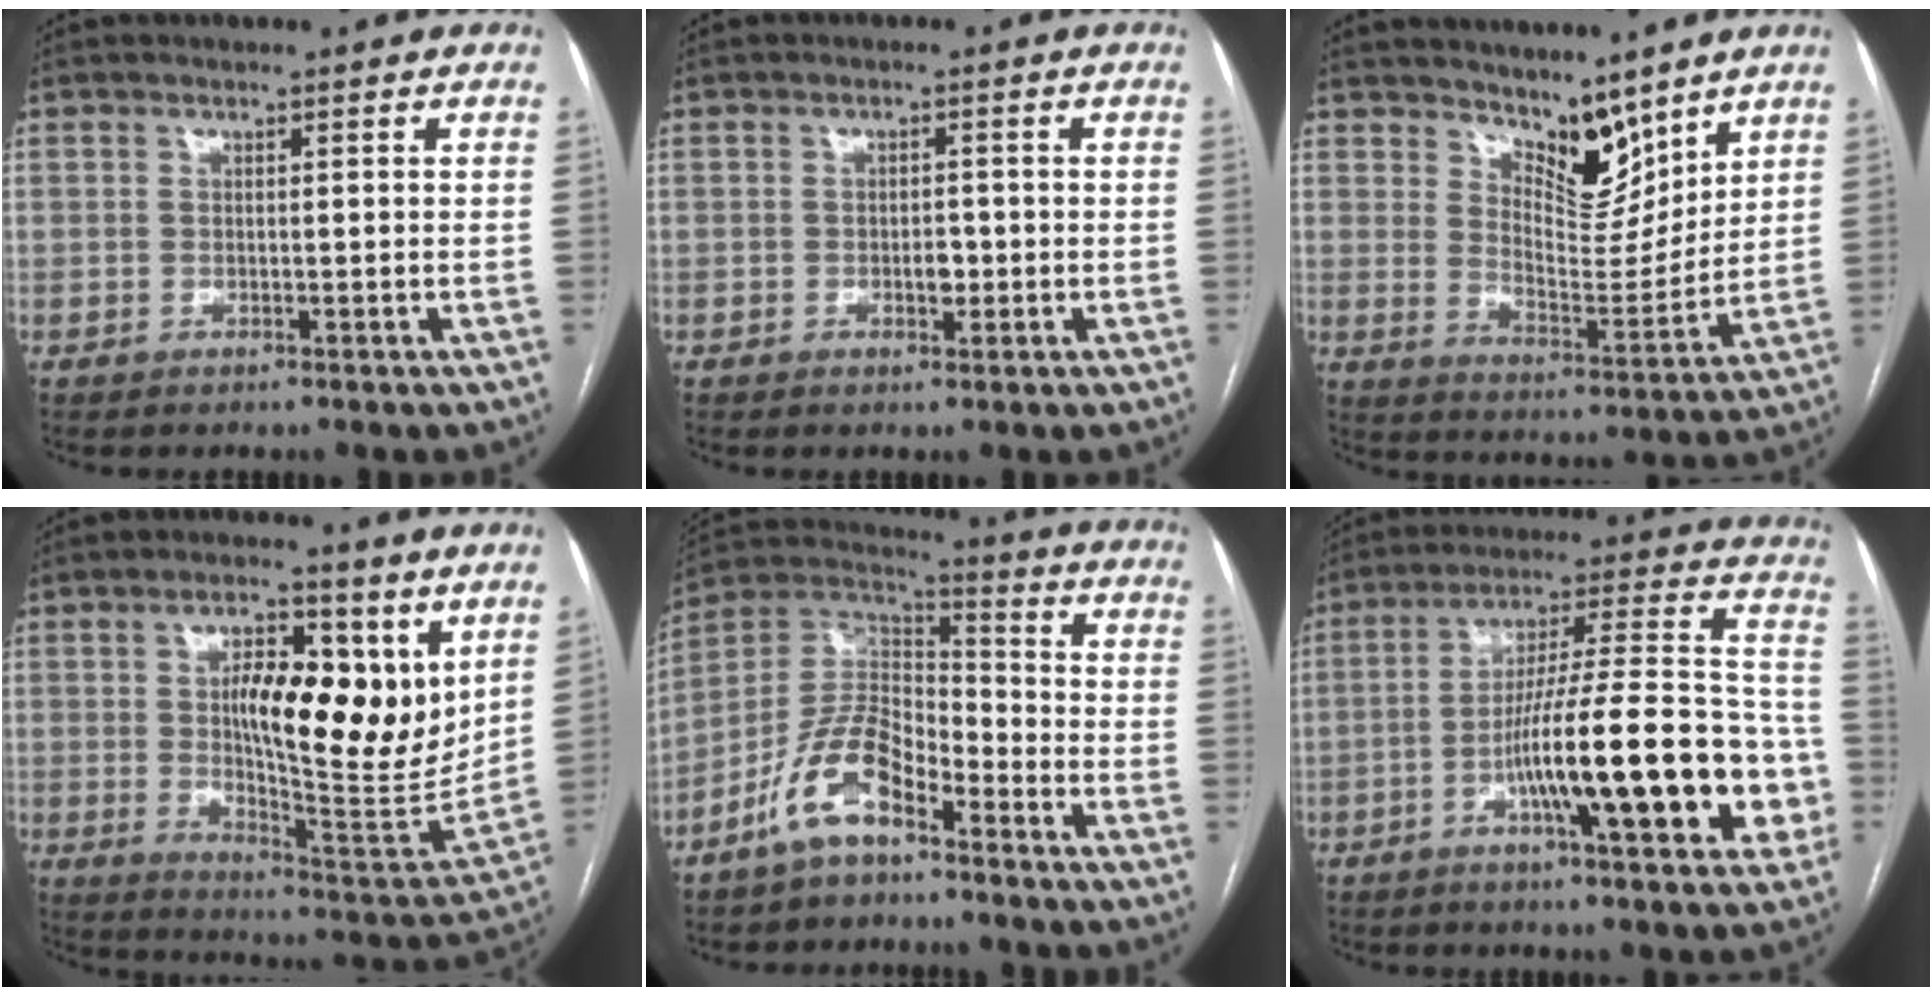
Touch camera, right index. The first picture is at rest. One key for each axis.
{"total": 2.2, "fx": -0.6, "fy": 1.2, "fz": 1.8, "tx": -0.024, "ty": 0.003, "tz": -0.006}
{"total": 9.0, "fx": 7.3, "fy": 3.3, "fz": 4.0, "tx": -0.064, "ty": -0.008, "tz": 0.135}
{"total": 17.6, "fx": 5.4, "fy": 5.9, "fz": 15.7, "tx": -0.233, "ty": -0.003, "tz": 0.092}
{"total": 11.1, "fx": -6.9, "fy": 4.4, "fz": 7.5, "tx": -0.163, "ty": 0.019, "tz": -0.136}
{"total": 21.3, "fx": -6.9, "fy": 3.4, "fz": 19.8, "tx": -0.263, "ty": 0.026, "tz": -0.099}